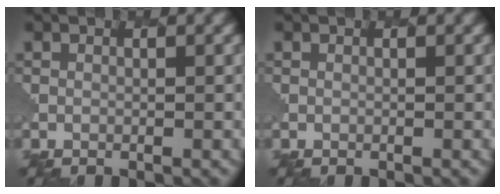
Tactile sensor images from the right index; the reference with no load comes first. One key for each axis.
{"total": 0.0}